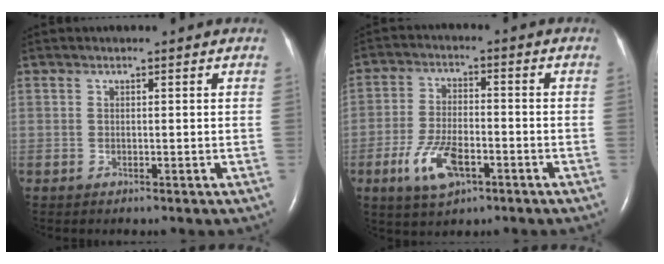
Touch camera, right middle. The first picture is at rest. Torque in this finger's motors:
{"motor_torque": [0.81, -0.42, 0.25, 0.14]}